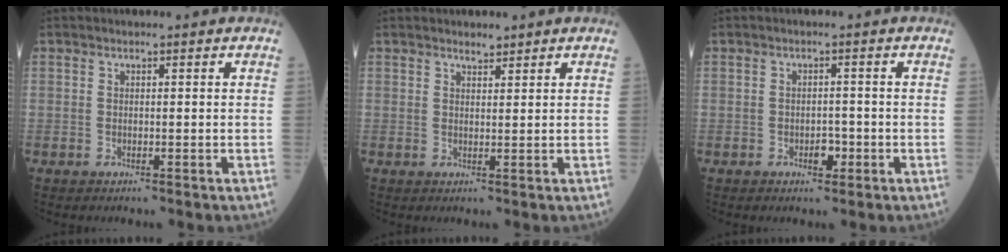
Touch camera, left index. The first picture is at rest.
{"total": 1.5, "force": [1.3, 0.5, 0.3], "torque": [-0.012, -0.002, 0.022]}
{"total": 1.9, "force": [-0.9, 1.1, 1.2], "torque": [-0.017, 0.003, -0.013]}